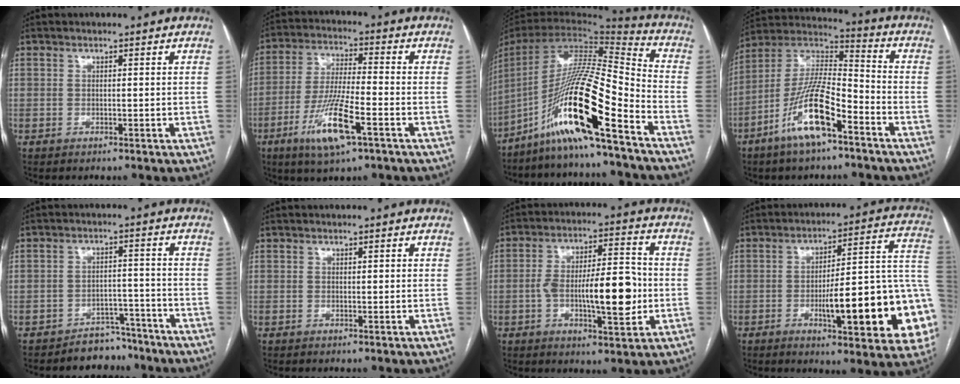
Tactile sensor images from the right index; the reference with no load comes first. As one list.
[{"total": 11.5, "force": [-5.3, 1.4, 10.0], "torque": [-0.204, -0.018, -0.096]}, {"total": 20.0, "force": [-11.9, 0.3, 16.1], "torque": [-0.338, -0.014, -0.226]}, {"total": 14.6, "force": [-7.5, 3.5, 12.1], "torque": [-0.242, 0.001, -0.136]}, {"total": 5.4, "force": [-4.6, 2.9, -0.3], "torque": [0.018, 0.027, -0.070]}, {"total": 0.7, "force": [0.4, 0.1, 0.6], "torque": [-0.011, 0.002, 0.004]}, {"total": 13.6, "force": [-2.0, 3.9, 12.9], "torque": [-0.212, 0.017, -0.026]}, {"total": 22.3, "force": [-5.9, 4.1, 21.1], "torque": [-0.200, 0.026, -0.067]}]